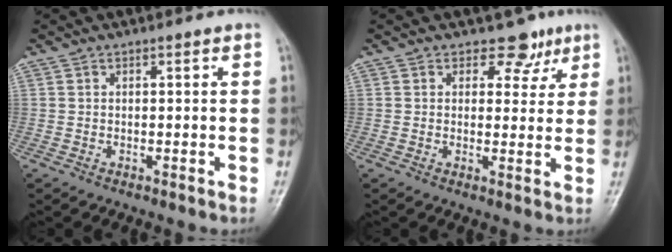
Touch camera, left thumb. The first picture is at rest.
{"total": 4.8, "force": [3.1, 3.4, 1.2], "torque": [0.020, -0.012, 0.039]}